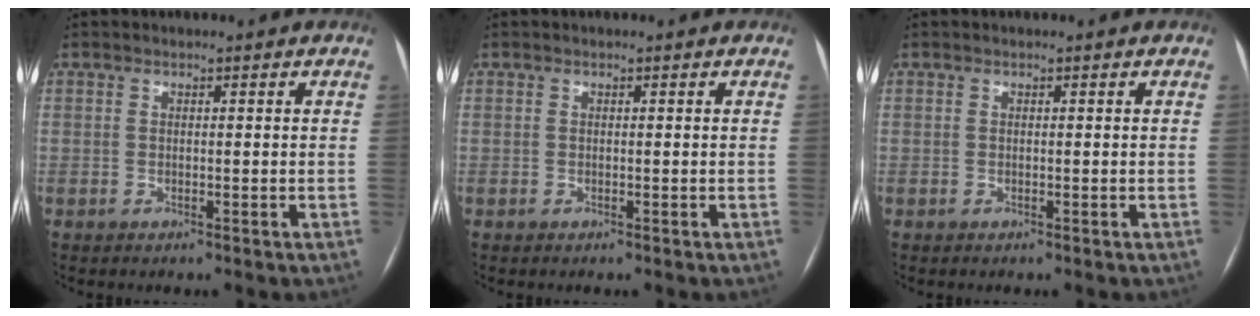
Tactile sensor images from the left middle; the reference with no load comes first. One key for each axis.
{"total": 0.0}
{"total": 0.0}